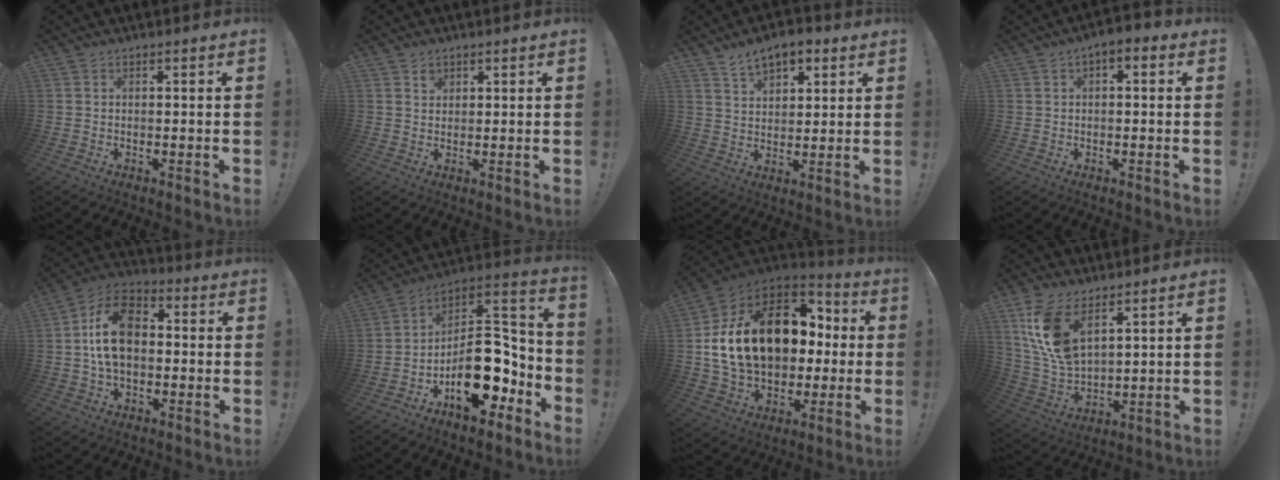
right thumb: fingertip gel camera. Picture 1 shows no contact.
{"total": 1.9, "force": [1.2, 1.4, 0.3], "torque": [0.009, -0.010, 0.020]}
{"total": 8.0, "force": [5.2, 4.6, 3.9], "torque": [-0.053, -0.024, 0.094]}
{"total": 2.7, "force": [-0.1, 1.6, 2.2], "torque": [-0.033, 0.009, -0.006]}
{"total": 15.4, "force": [0.9, 10.4, 11.3], "torque": [-0.203, 0.022, 0.016]}
{"total": 18.8, "force": [-6.8, 11.4, 13.4], "torque": [-0.172, 0.044, -0.092]}
{"total": 24.3, "force": [4.0, 16.7, 17.3], "torque": [-0.296, 0.000, 0.099]}
{"total": 13.0, "force": [7.4, 6.6, 8.4], "torque": [-0.174, -0.037, 0.143]}